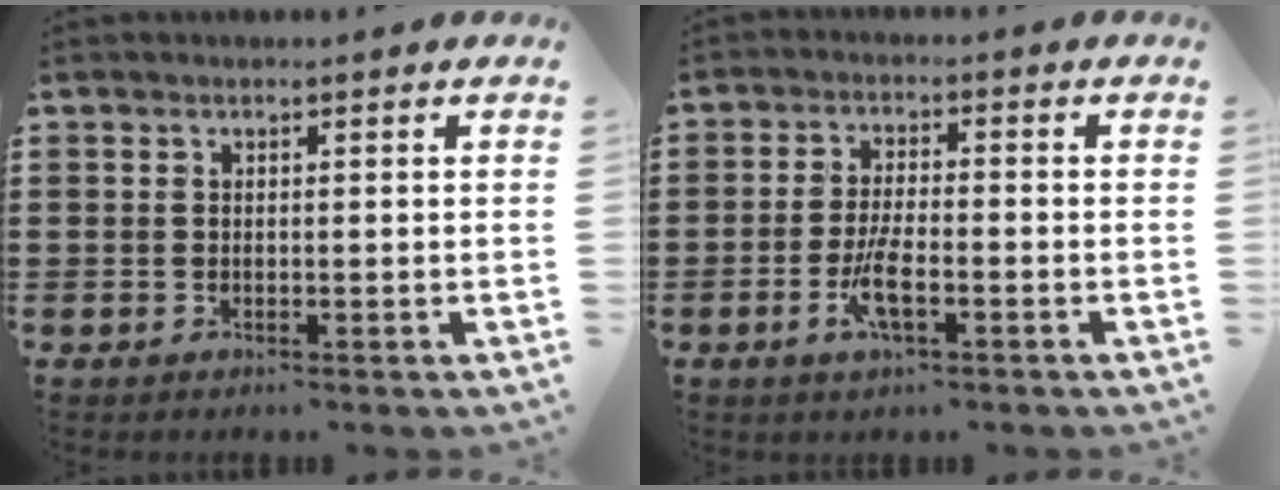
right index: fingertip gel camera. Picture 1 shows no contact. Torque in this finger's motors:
{"motor_torque": [1.11, 1.03, 0.60, 0.20]}